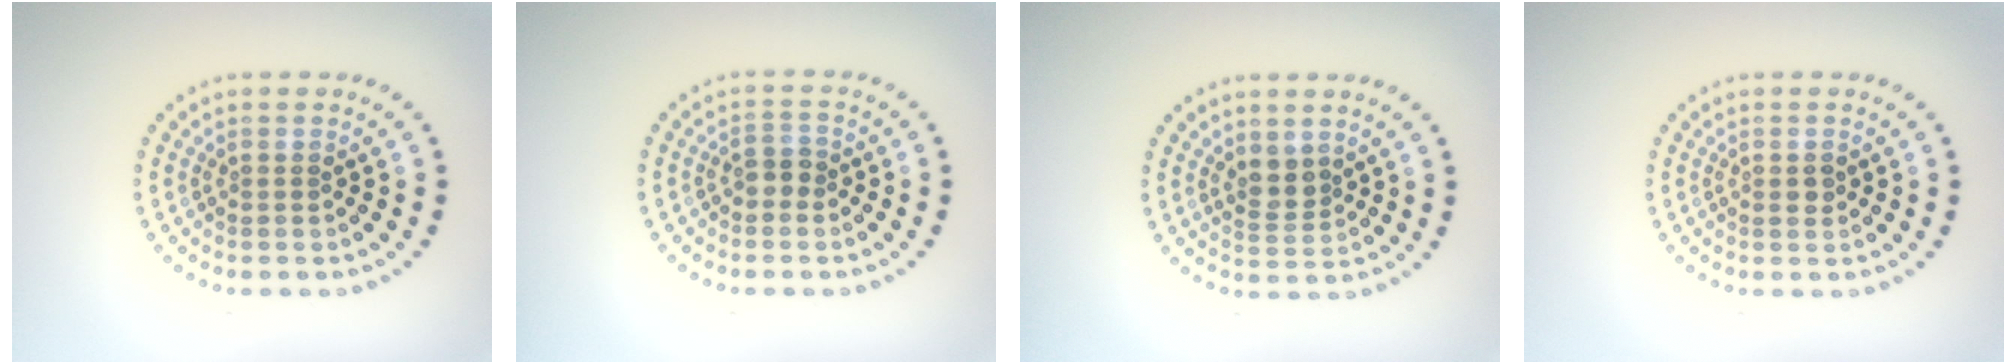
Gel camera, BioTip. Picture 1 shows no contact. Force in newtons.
{"total": 1.3, "press": 1.2, "slide": 0.5}
{"total": 2.0, "press": 1.8, "slide": 0.9}
{"total": 1.0, "press": 1.0, "slide": 0.2}